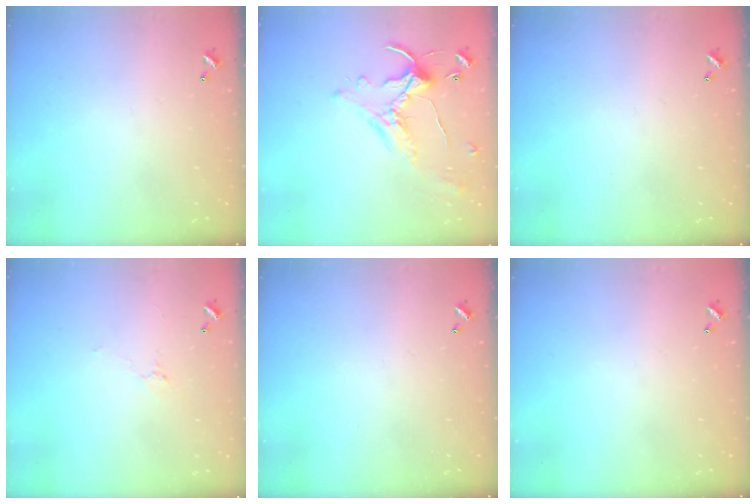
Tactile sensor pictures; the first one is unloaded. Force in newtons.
{"total": 1.7, "press": 1.5, "slide": 0.8}
{"total": 0.0}
{"total": 0.6, "press": 0.1, "slide": 0.6}
{"total": 0.0}
{"total": 0.0}